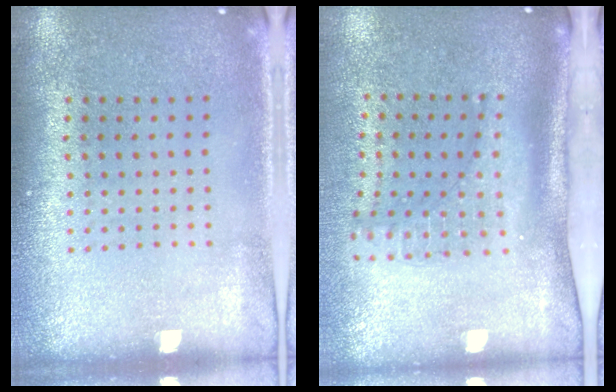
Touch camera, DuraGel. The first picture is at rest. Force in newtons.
{"total": 2.3, "press": 1.6, "slide": 1.7}